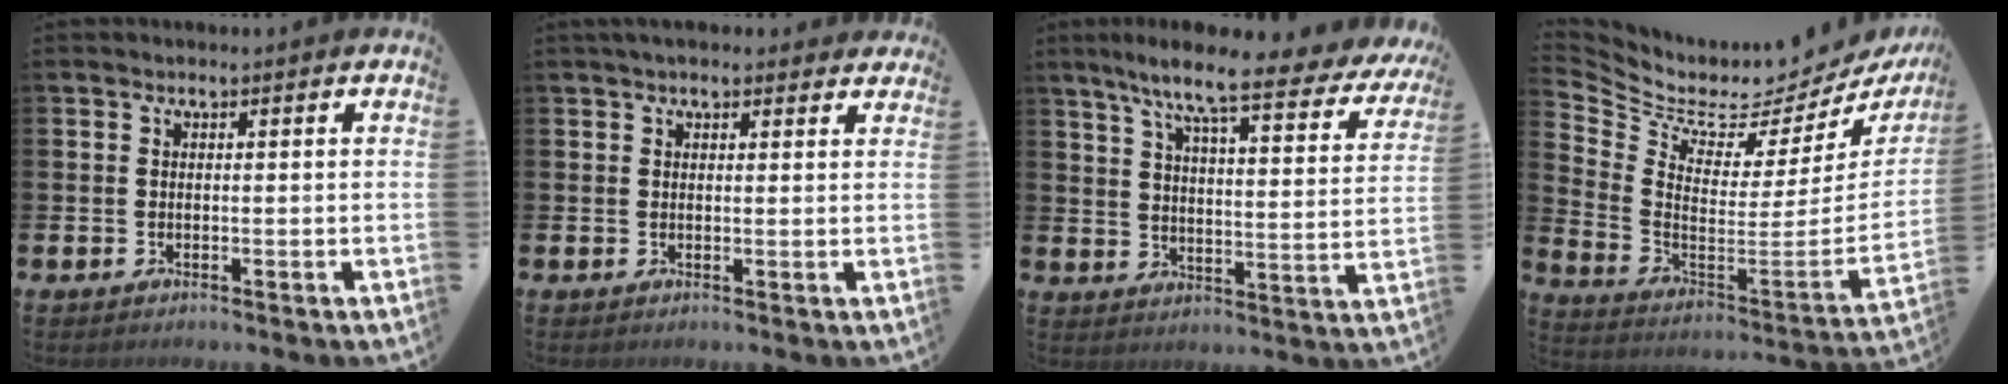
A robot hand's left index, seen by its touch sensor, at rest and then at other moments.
{"total": 2.3, "force": [2.1, 0.7, 0.6], "torque": [-0.012, 0.000, 0.037]}
{"total": 9.6, "force": [7.7, 1.1, 5.6], "torque": [-0.124, -0.050, 0.123]}
{"total": 3.9, "force": [3.3, 1.9, 0.8], "torque": [-0.050, -0.048, 0.049]}